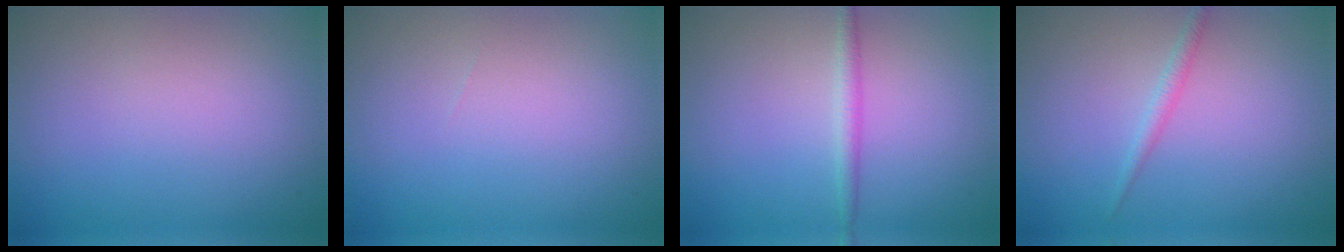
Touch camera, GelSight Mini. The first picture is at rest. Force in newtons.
{"total": 0.0}
{"total": 1.5, "press": 1.5, "slide": 0.1}
{"total": 1.2, "press": 1.2, "slide": 0.0}